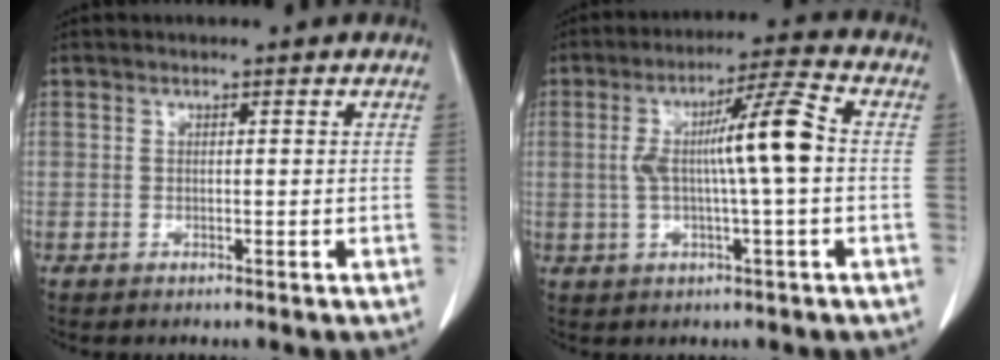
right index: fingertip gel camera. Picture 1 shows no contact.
{"total": 9.7, "force": [0.3, 0.4, 9.7], "torque": [-0.173, 0.022, 0.002]}